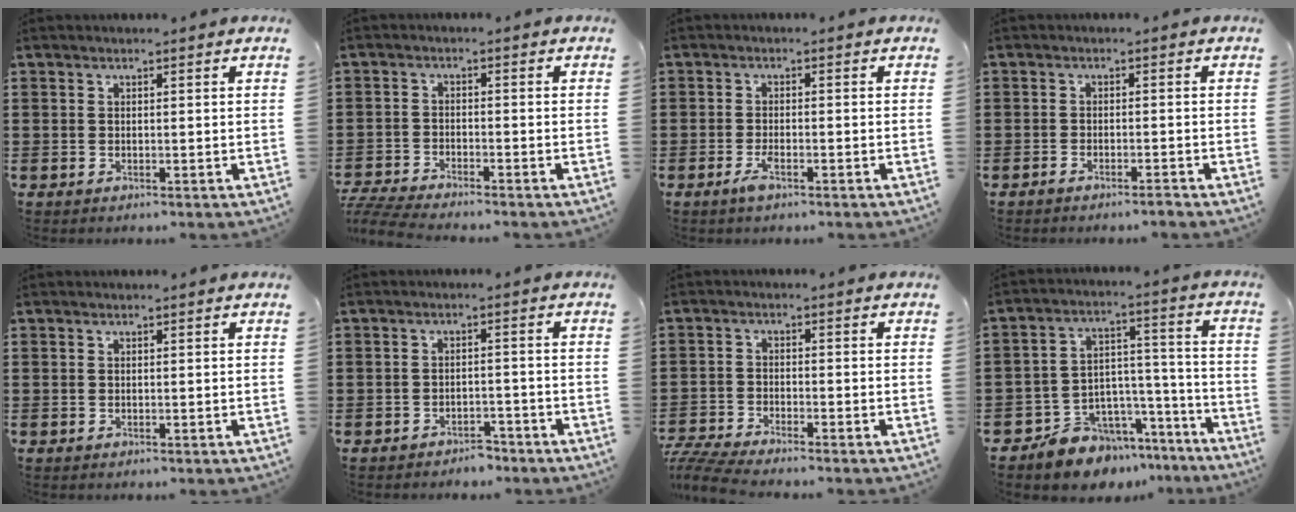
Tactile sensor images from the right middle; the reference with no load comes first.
{"total": 4.1, "force": [-4.0, 0.0, 1.1], "torque": [-0.040, -0.013, -0.085]}
{"total": 2.5, "force": [-1.4, 0.6, 2.0], "torque": [-0.049, -0.005, -0.031]}
{"total": 1.5, "force": [-1.4, -0.1, 0.5], "torque": [-0.009, 0.000, -0.026]}
{"total": 0.0}
{"total": 2.4, "force": [-2.3, 0.4, 0.0], "torque": [-0.009, 0.001, -0.050]}
{"total": 4.3, "force": [-4.1, 0.0, 1.4], "torque": [-0.053, -0.018, -0.088]}
{"total": 8.0, "force": [-7.0, 3.8, 0.0], "torque": [-0.013, 0.016, -0.133]}